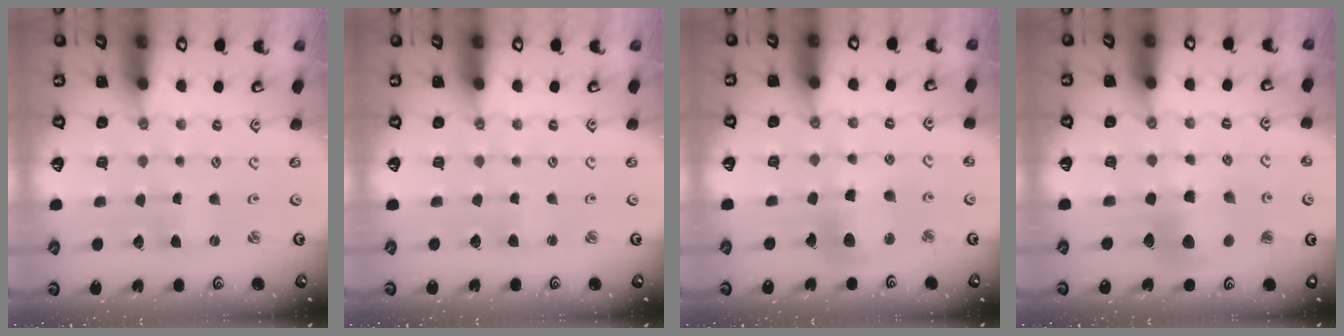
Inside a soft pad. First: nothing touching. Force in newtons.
{"total": 2.6, "press": 2.6, "slide": 0.3}
{"total": 12.2, "press": 12.0, "slide": 2.4}
{"total": 9.2, "press": 9.1, "slide": 1.5}